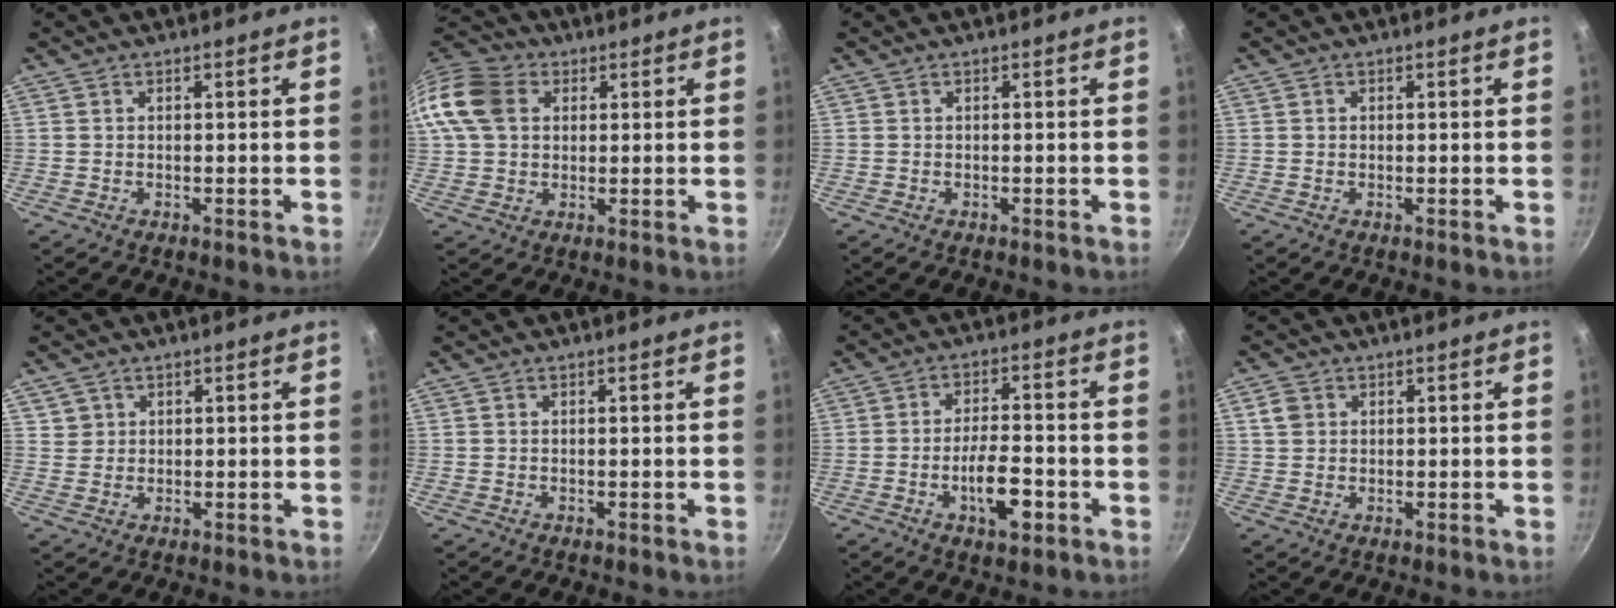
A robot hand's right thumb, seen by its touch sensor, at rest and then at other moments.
{"total": 13.8, "force": [3.2, 10.8, 7.9], "torque": [-0.154, 0.021, 0.044]}
{"total": 0.0}
{"total": 0.7, "force": [0.1, 0.6, 0.3], "torque": [-0.004, 0.004, 0.001]}
{"total": 2.2, "force": [0.9, 2.0, 0.2], "torque": [0.014, 0.009, 0.016]}
{"total": 0.0}
{"total": 8.6, "force": [-3.3, 3.3, 7.2], "torque": [-0.110, 0.021, -0.055]}
{"total": 3.2, "force": [1.1, 2.7, 1.4], "torque": [-0.014, 0.004, 0.019]}